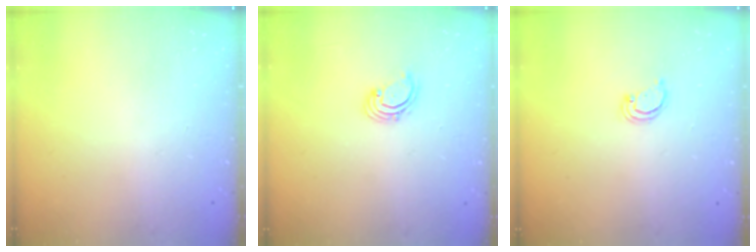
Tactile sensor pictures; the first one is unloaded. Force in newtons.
{"total": 1.8, "press": 1.7, "slide": 0.6}
{"total": 2.4, "press": 2.4, "slide": 0.2}